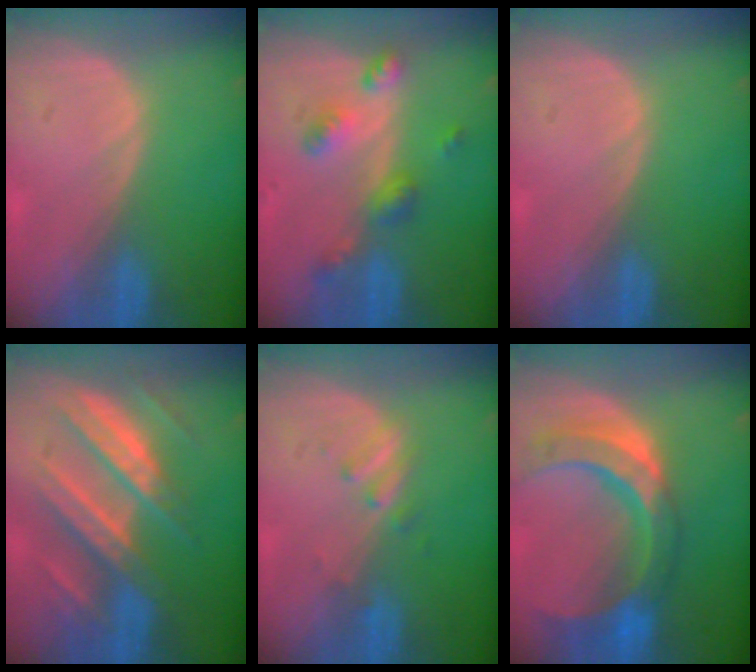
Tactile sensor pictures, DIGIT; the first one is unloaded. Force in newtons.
{"total": 6.1, "press": 5.4, "slide": 2.9}
{"total": 0.0}
{"total": 9.9, "press": 9.8, "slide": 0.9}
{"total": 2.3, "press": 2.3, "slide": 0.3}
{"total": 11.6, "press": 9.8, "slide": 6.2}